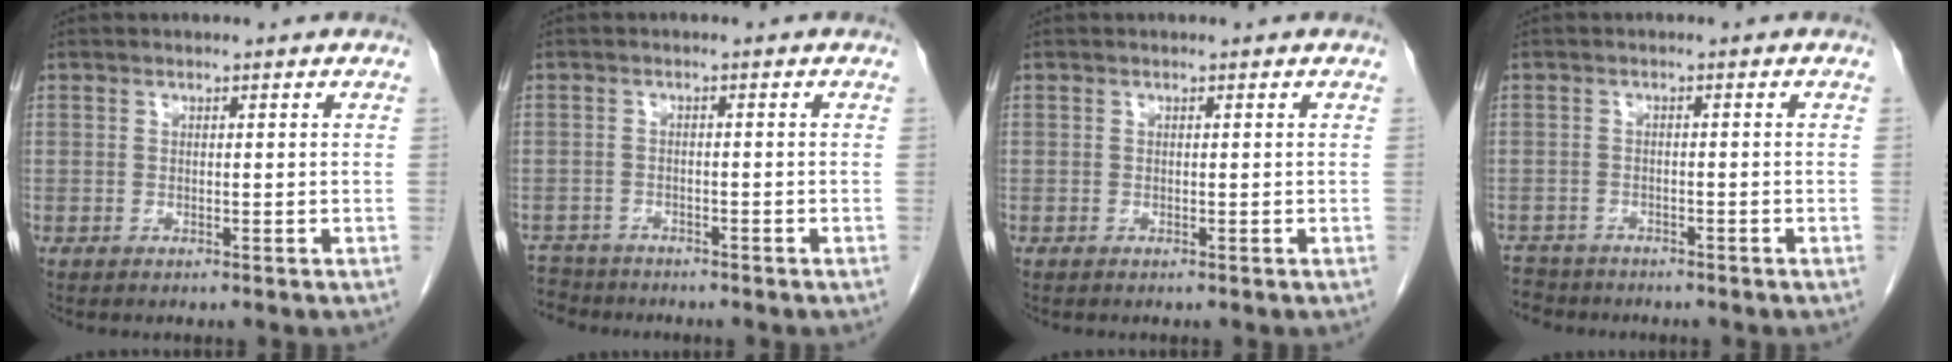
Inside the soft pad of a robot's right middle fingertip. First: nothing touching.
{"total": 4.8, "force": [-4.4, 1.8, -0.4], "torque": [0.009, -0.007, -0.078]}
{"total": 0.0}
{"total": 4.3, "force": [-4.0, 1.7, -0.3], "torque": [0.007, -0.006, -0.069]}